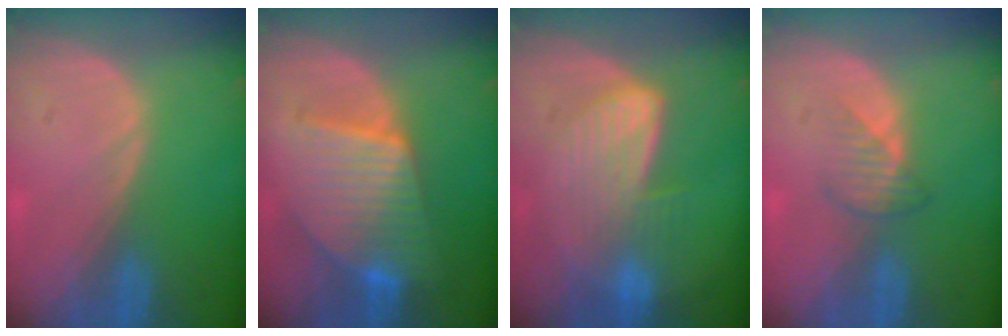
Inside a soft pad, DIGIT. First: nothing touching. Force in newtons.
{"total": 9.1, "press": 9.1, "slide": 0.4}
{"total": 6.7, "press": 6.7, "slide": 0.4}
{"total": 2.7, "press": 2.6, "slide": 0.5}